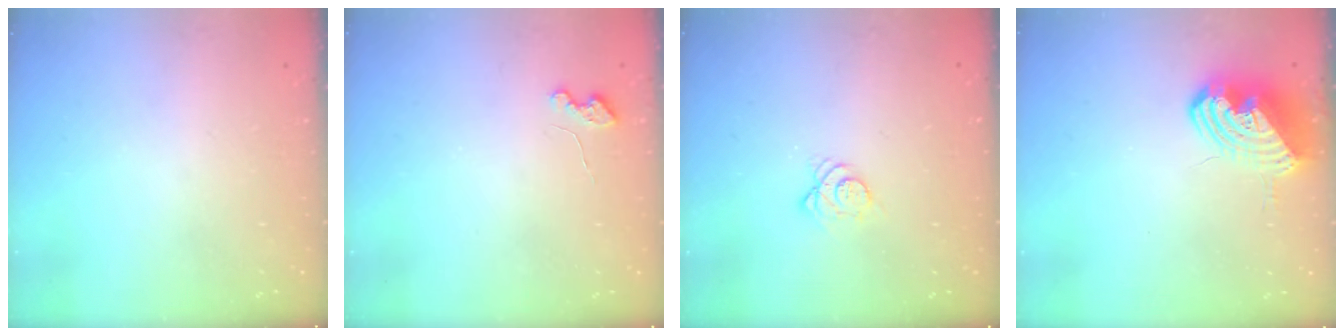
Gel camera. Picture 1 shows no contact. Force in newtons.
{"total": 3.6, "press": 3.5, "slide": 0.4}
{"total": 4.6, "press": 4.6, "slide": 0.4}
{"total": 11.6, "press": 11.4, "slide": 1.8}